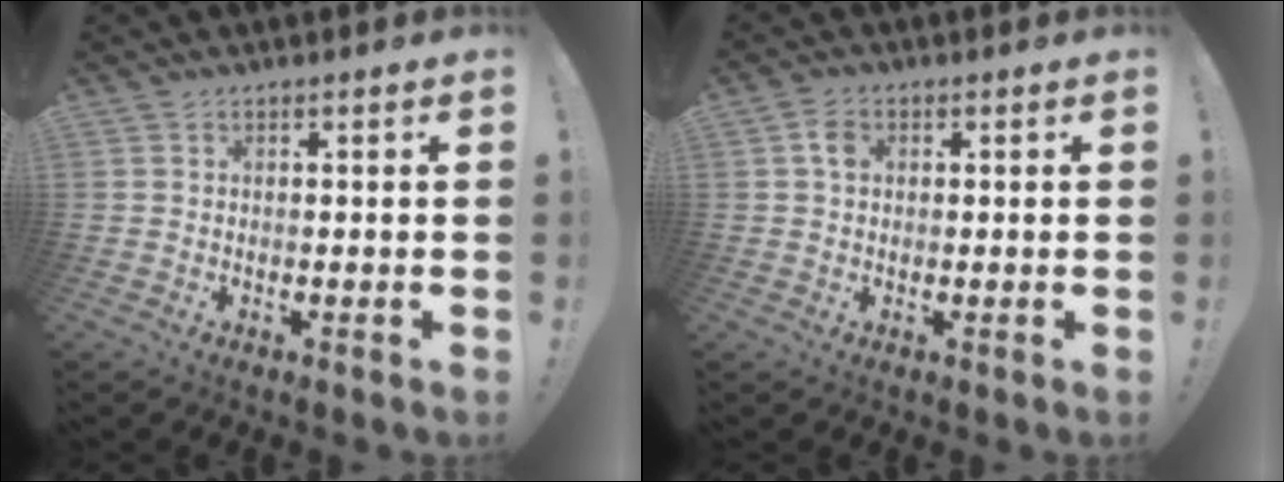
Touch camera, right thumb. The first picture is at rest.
{"total": 3.7, "force": [0.8, 2.7, 2.4], "torque": [-0.034, 0.003, 0.012]}